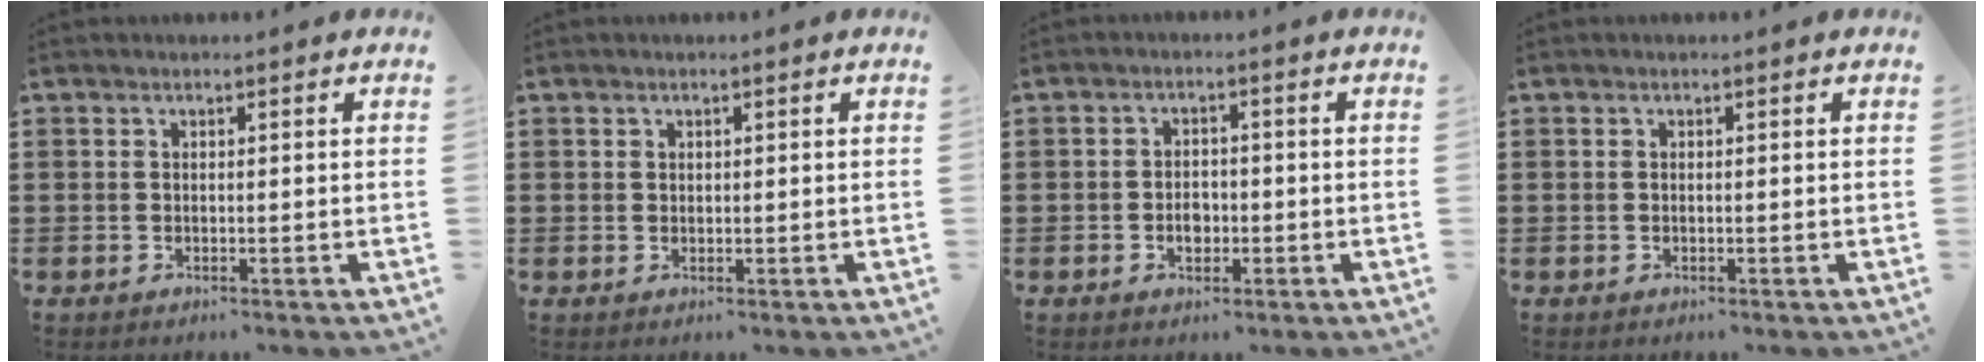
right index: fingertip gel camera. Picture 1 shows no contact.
{"total": 0.7, "force": [0.4, 0.6, 0.1], "torque": [-0.004, 0.003, 0.007]}
{"total": 2.7, "force": [-0.8, 1.8, 1.9], "torque": [-0.029, -0.001, -0.018]}
{"total": 0.0}